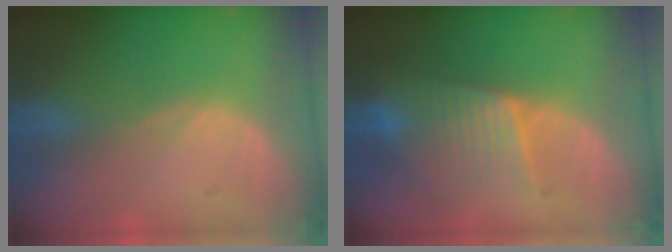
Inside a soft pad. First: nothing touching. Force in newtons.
{"total": 6.3, "press": 6.3, "slide": 0.8}